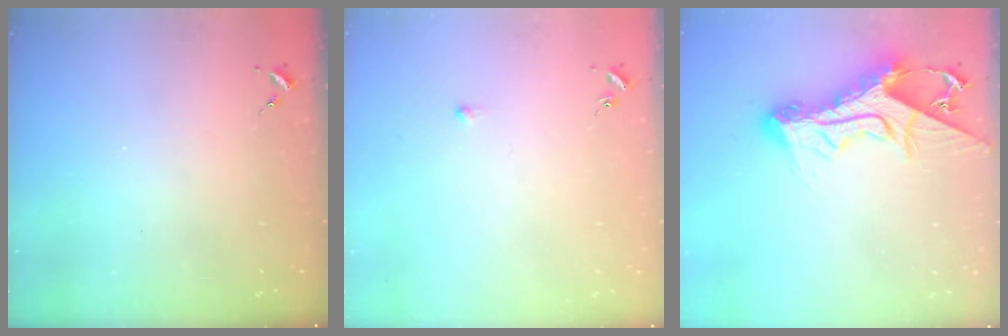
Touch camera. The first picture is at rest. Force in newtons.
{"total": 2.9, "press": 2.8, "slide": 0.6}
{"total": 18.1, "press": 18.0, "slide": 1.6}